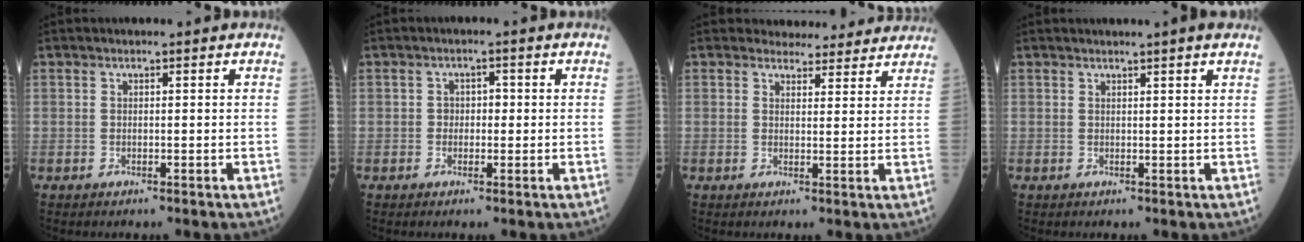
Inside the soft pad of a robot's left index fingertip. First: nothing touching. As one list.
[{"total": 2.1, "force": [-0.5, 1.6, 1.3], "torque": [-0.013, 0.008, -0.015]}, {"total": 7.1, "force": [6.6, 2.5, 0.3], "torque": [0.017, 0.001, 0.057]}, {"total": 1.6, "force": [1.3, -0.4, 0.9], "torque": [-0.011, 0.002, 0.013]}]